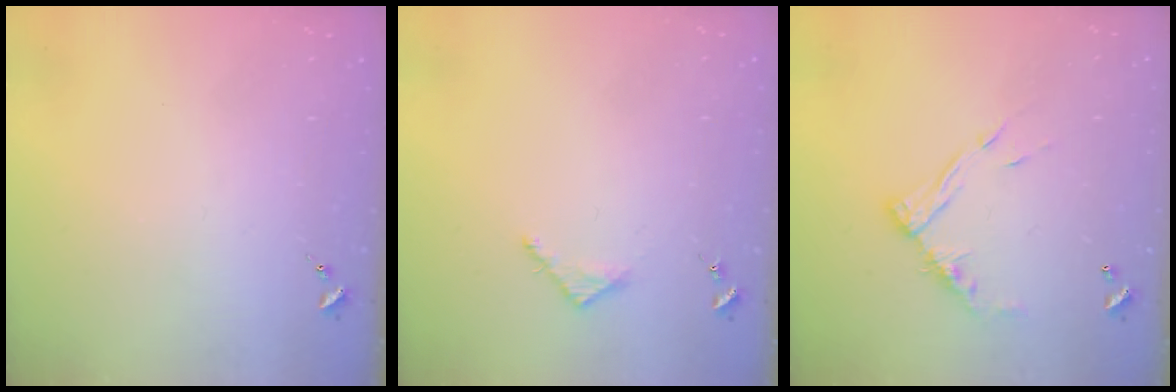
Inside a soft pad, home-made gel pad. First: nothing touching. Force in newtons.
{"total": 3.5, "press": 3.5, "slide": 0.3}
{"total": 12.1, "press": 12.1, "slide": 1.1}